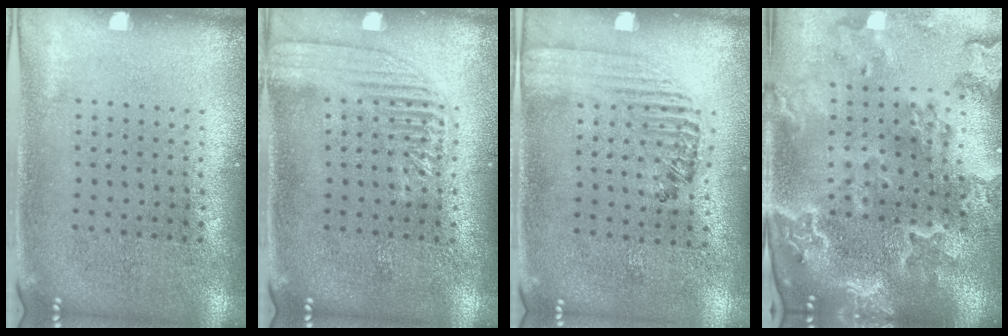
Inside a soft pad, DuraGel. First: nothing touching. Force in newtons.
{"total": 2.3, "press": 2.3, "slide": 0.4}
{"total": 1.4, "press": 1.2, "slide": 0.7}
{"total": 3.2, "press": 3.0, "slide": 1.3}